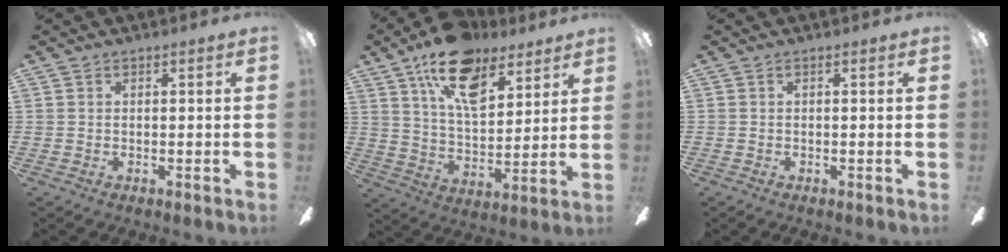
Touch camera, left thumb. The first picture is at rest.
{"total": 17.9, "force": [11.4, 8.9, 10.5], "torque": [-0.172, -0.049, 0.201]}
{"total": 0.0}